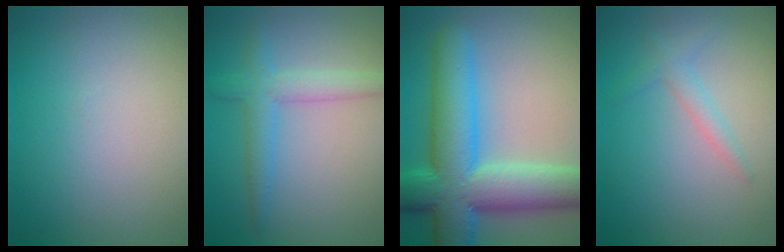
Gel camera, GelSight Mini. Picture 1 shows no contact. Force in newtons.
{"total": 3.2, "press": 3.2, "slide": 0.1}
{"total": 11.1, "press": 11.1, "slide": 0.4}
{"total": 1.5, "press": 1.5, "slide": 0.1}